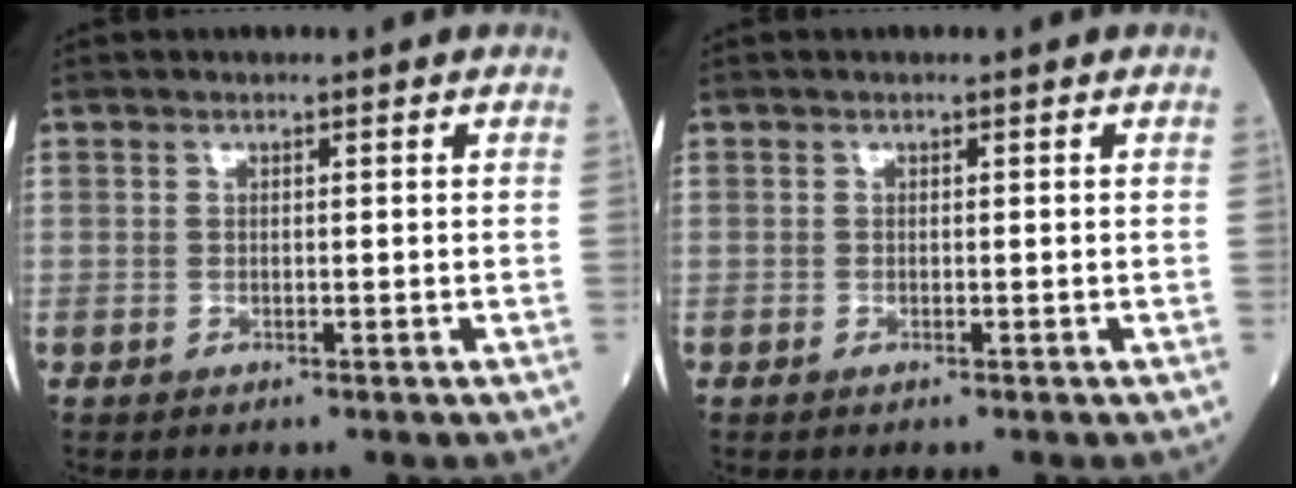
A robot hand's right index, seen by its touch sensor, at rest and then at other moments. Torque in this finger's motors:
{"motor_torque": [-0.05, 0.03, -0.03, 0.00]}